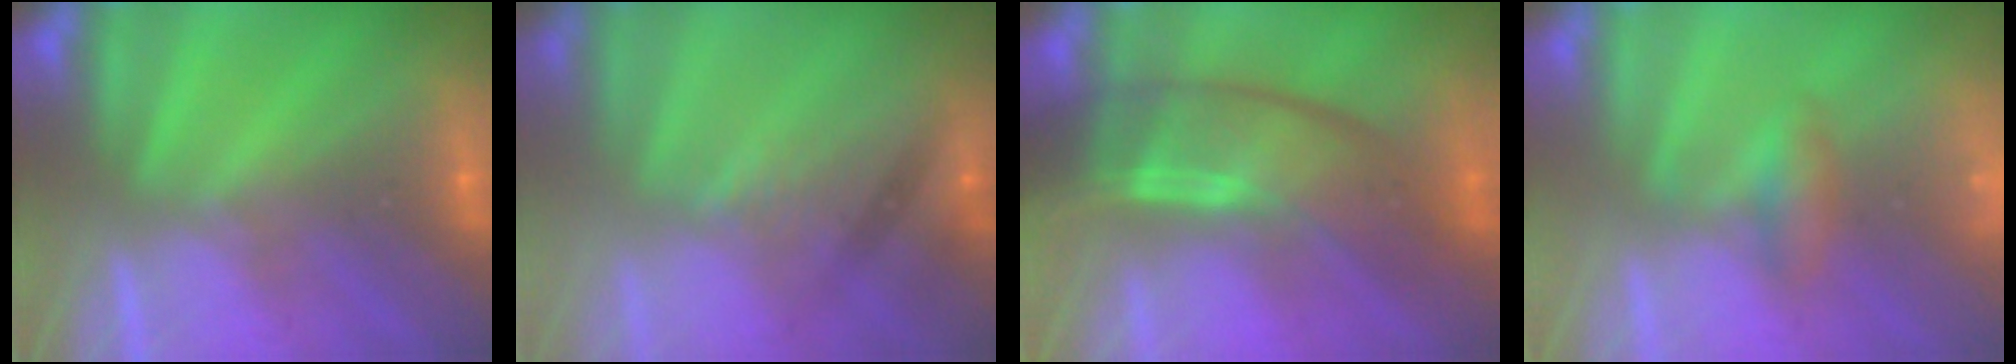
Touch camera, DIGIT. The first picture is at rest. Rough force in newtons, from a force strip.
{"total": 2.6}
{"total": 9.3}
{"total": 2.1}